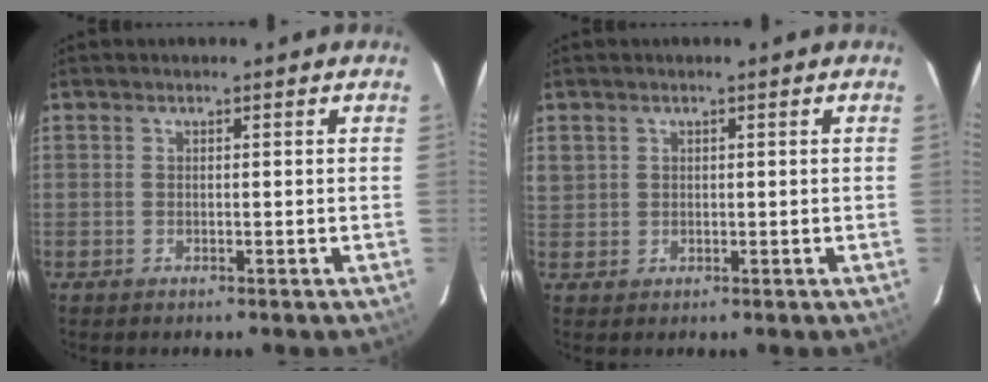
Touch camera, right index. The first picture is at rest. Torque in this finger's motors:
{"motor_torque": [0.41, 0.33, 0.02, 0.02]}